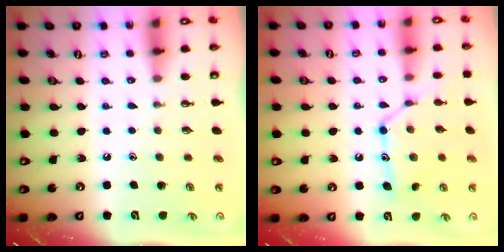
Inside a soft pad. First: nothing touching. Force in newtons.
{"total": 13.5, "press": 13.5, "slide": 0.7}